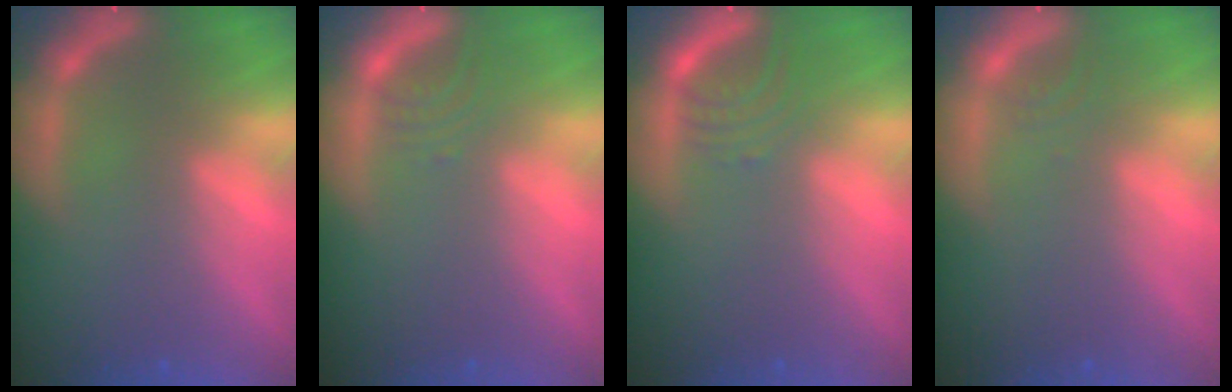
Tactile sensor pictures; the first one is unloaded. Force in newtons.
{"total": 2.0}
{"total": 3.0}
{"total": 1.0}